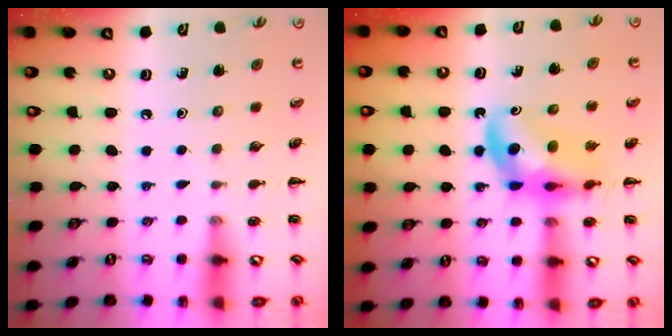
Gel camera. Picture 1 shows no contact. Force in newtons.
{"total": 11.3, "press": 10.9, "slide": 3.1}